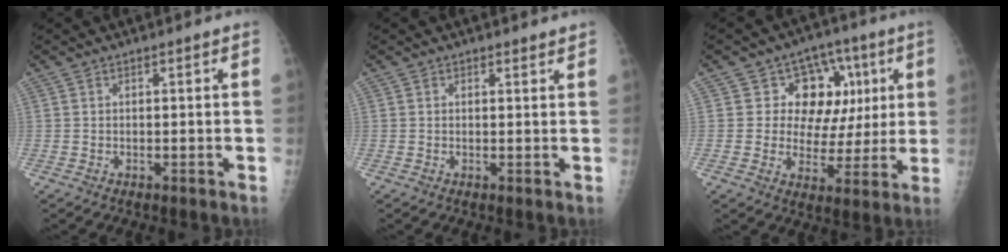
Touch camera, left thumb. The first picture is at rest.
{"total": 0.8, "force": [0.8, 0.3, 0.0], "torque": [0.001, -0.006, 0.007]}
{"total": 12.9, "force": [4.0, 10.1, 7.0], "torque": [-0.031, -0.002, 0.059]}